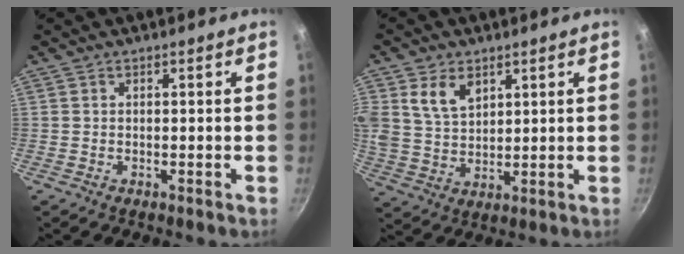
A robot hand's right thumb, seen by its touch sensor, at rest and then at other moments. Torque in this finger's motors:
{"motor_torque": [-0.47, 0.87, 0.22, 0.36, 0.13]}